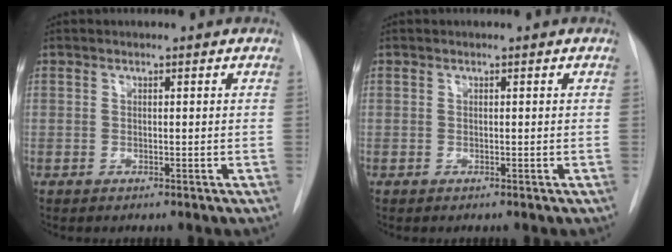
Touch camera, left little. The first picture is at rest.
{"total": 0.0}